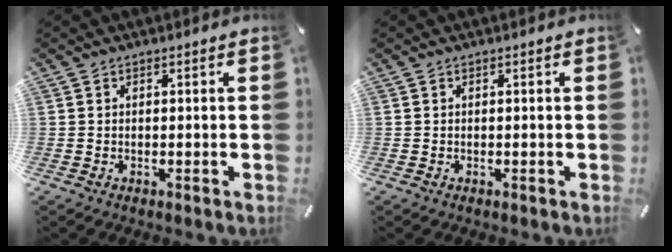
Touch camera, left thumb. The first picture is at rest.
{"total": 0.0}